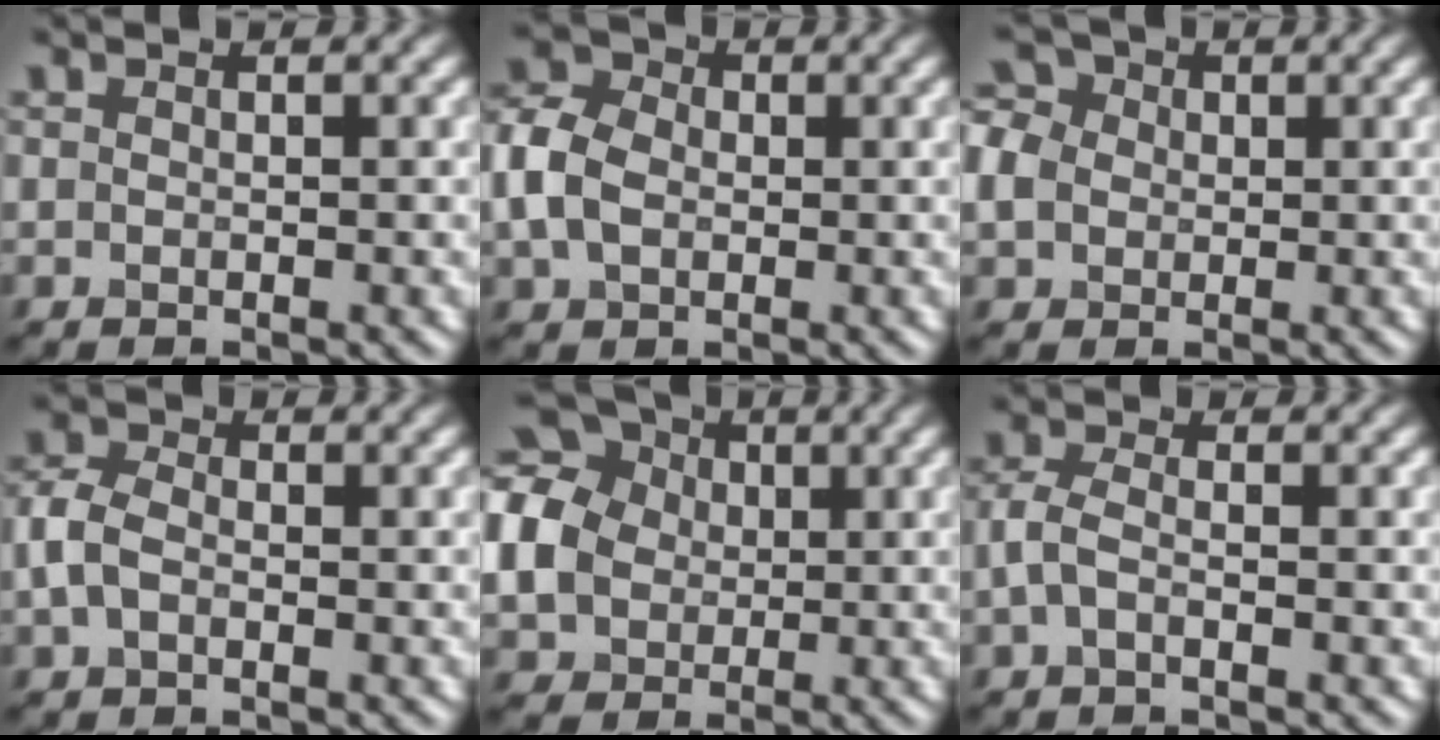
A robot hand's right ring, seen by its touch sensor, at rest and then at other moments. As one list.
[{"total": 5.6, "force": [-0.3, 4.2, 3.6], "torque": [-0.095, 0.012, -0.013]}, {"total": 4.9, "force": [0.3, 4.2, 2.5], "torque": [-0.067, 0.020, -0.001]}, {"total": 3.0, "force": [-0.4, 2.1, 2.1], "torque": [-0.053, 0.008, -0.016]}, {"total": 10.4, "force": [0.9, 8.8, 5.4], "torque": [-0.150, 0.023, -0.004]}, {"total": 2.0, "force": [-0.5, 0.9, 1.7], "torque": [-0.047, 0.005, -0.015]}]